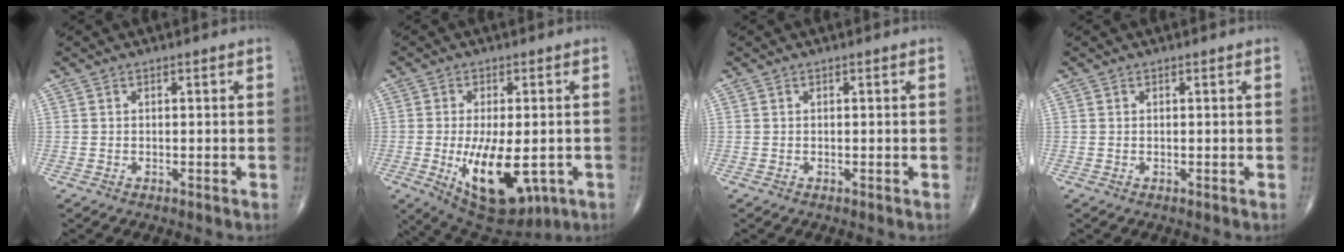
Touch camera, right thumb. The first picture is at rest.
{"total": 15.3, "force": [-4.0, 7.1, 13.0], "torque": [-0.201, -0.015, -0.038]}
{"total": 0.0}
{"total": 0.0}